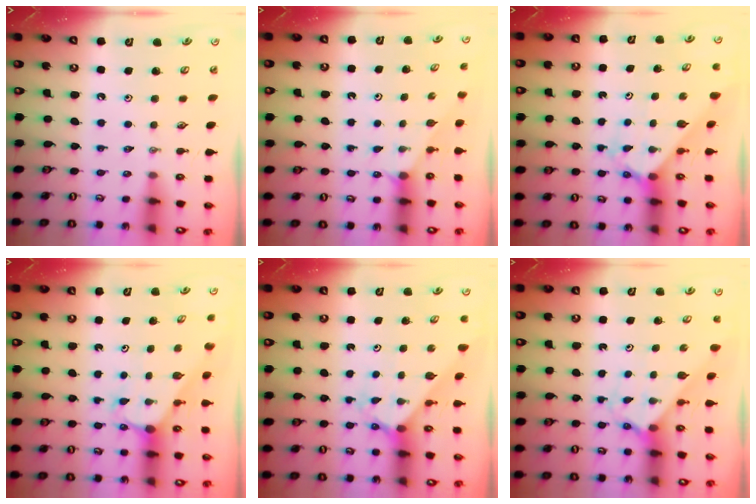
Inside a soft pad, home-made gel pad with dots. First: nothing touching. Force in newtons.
{"total": 1.4, "press": 1.4, "slide": 0.2}
{"total": 2.2, "press": 2.2, "slide": 0.2}
{"total": 2.6, "press": 2.6, "slide": 0.1}
{"total": 2.5, "press": 2.5, "slide": 0.3}
{"total": 2.2, "press": 2.2, "slide": 0.1}